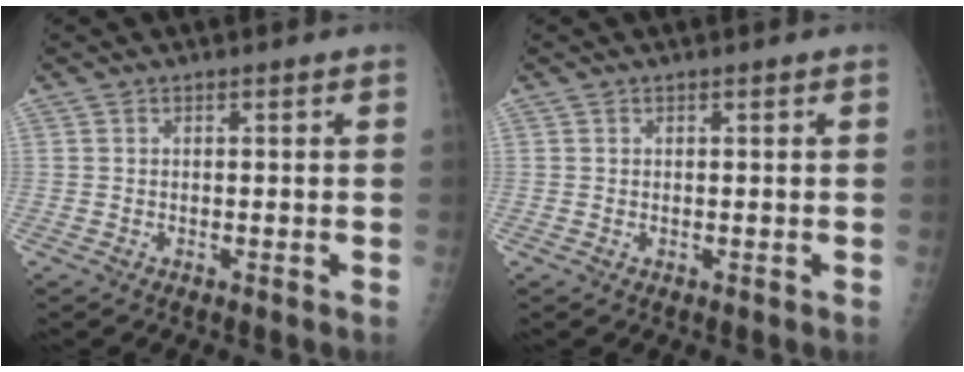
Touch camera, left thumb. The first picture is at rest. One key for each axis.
{"total": 0.8, "fx": 0.4, "fy": 0.2, "fz": 0.6, "tx": -0.010, "ty": 0.001, "tz": 0.008}